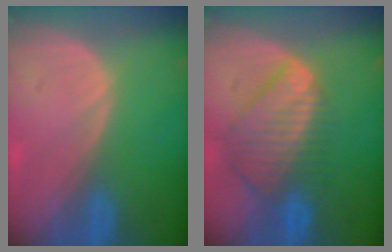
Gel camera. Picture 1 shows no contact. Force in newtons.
{"total": 9.0, "press": 7.8, "slide": 4.6}